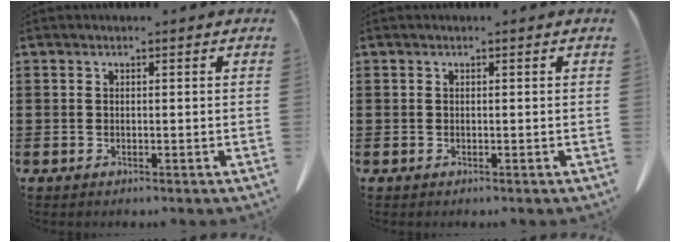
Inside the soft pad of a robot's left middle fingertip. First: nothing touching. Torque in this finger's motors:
{"motor_torque": [0.00, 0.00, 0.00, 0.00]}